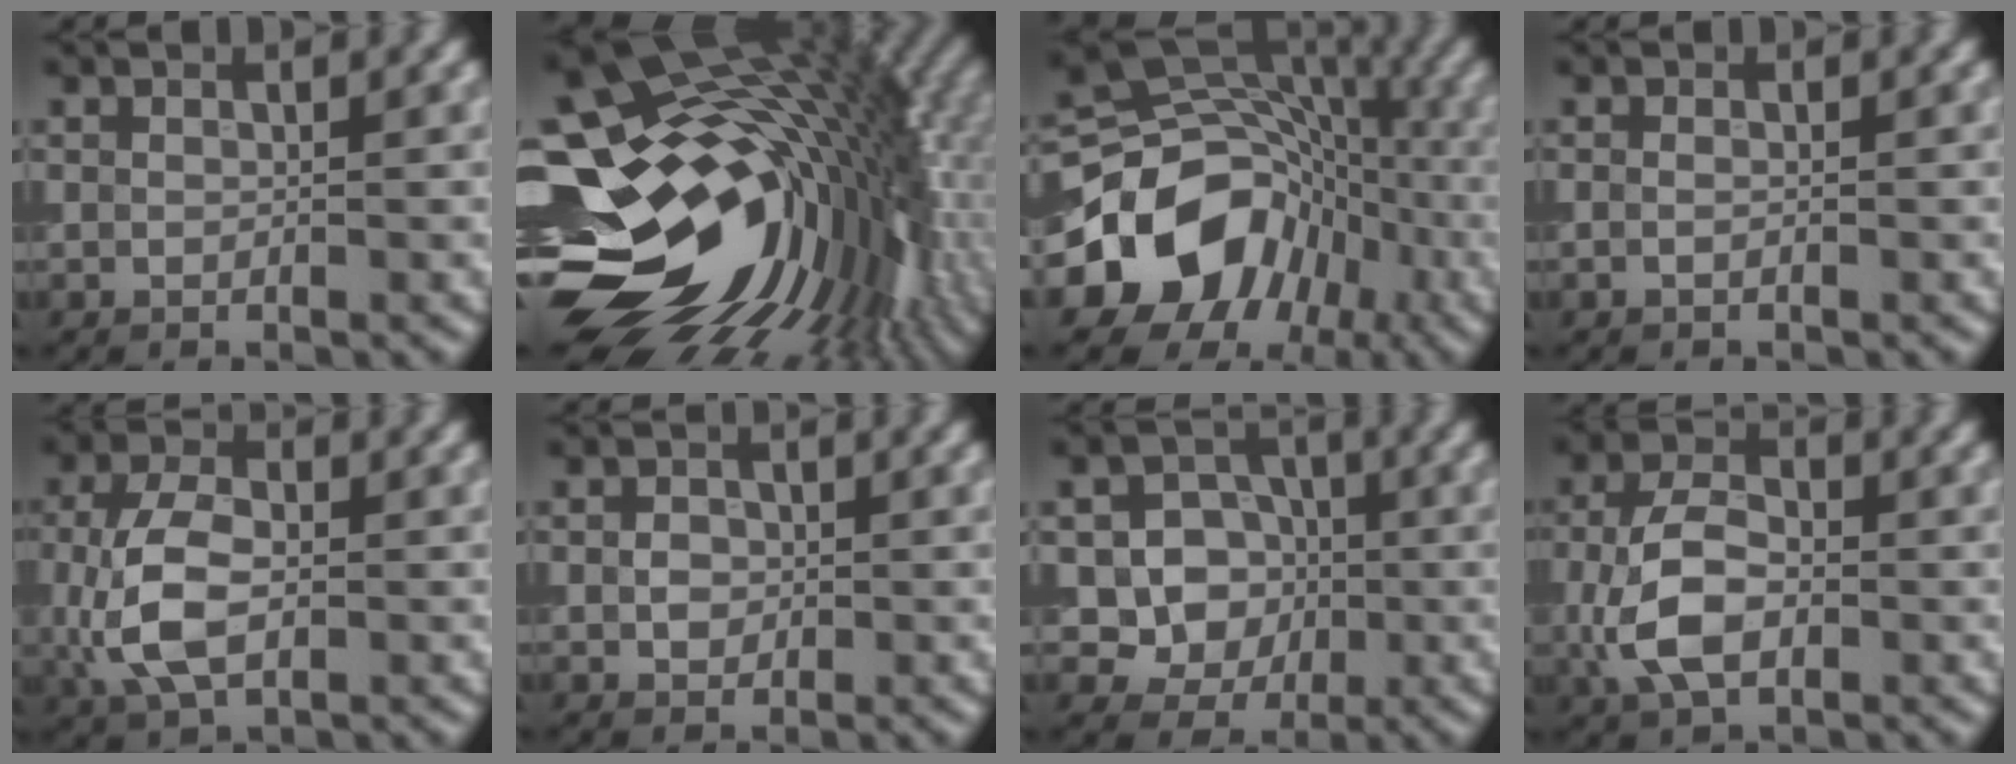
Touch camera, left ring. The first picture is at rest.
{"total": 19.5, "force": [-0.1, 12.6, 14.9], "torque": [-0.229, -0.027, 0.016]}
{"total": 15.2, "force": [-5.4, 12.5, 6.8], "torque": [-0.116, -0.009, -0.113]}
{"total": 0.6, "force": [-0.1, 0.3, 0.5], "torque": [-0.008, -0.008, -0.011]}
{"total": 6.1, "force": [-0.5, 3.6, 4.8], "torque": [-0.111, -0.004, -0.011]}
{"total": 1.6, "force": [0.0, 1.4, 0.9], "torque": [-0.016, 0.000, -0.005]}
{"total": 7.3, "force": [-0.4, 6.6, 3.1], "torque": [-0.039, 0.008, -0.032]}
{"total": 5.9, "force": [-1.1, 3.6, 4.5], "torque": [-0.101, -0.003, -0.024]}